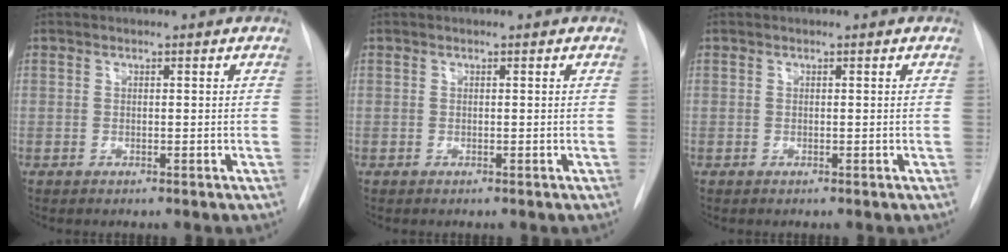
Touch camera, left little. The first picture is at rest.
{"total": 0.0}
{"total": 0.0}